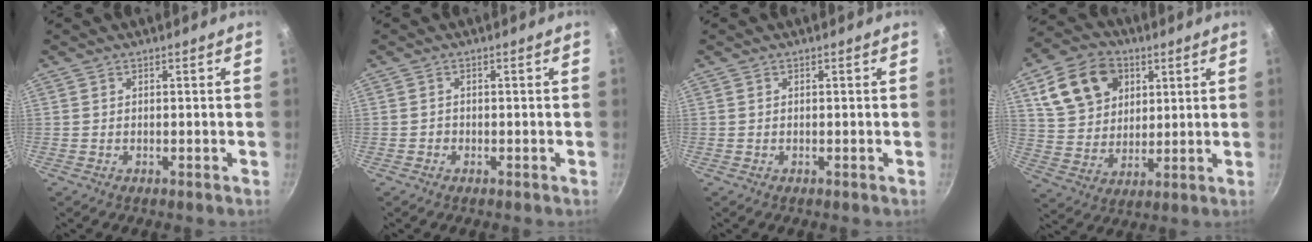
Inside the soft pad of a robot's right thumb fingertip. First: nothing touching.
{"total": 0.7, "force": [-0.4, 0.6, 0.1], "torque": [0.000, 0.004, -0.010]}
{"total": 0.0}
{"total": 15.4, "force": [6.0, 11.5, 8.2], "torque": [-0.125, -0.006, 0.111]}